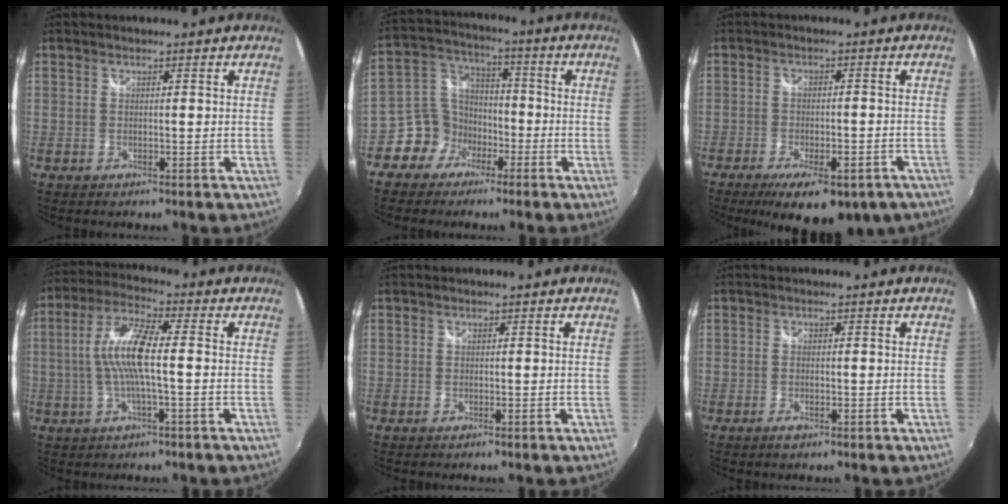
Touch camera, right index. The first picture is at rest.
{"total": 9.1, "force": [-5.0, 7.5, 1.7], "torque": [-0.048, 0.038, -0.090]}
{"total": 16.4, "force": [-11.2, 5.9, 10.4], "torque": [-0.186, -0.035, -0.150]}
{"total": 10.0, "force": [-0.5, 1.7, 9.8], "torque": [-0.200, 0.009, -0.011]}
{"total": 0.0}
{"total": 1.4, "force": [-0.7, 0.5, 1.2], "torque": [-0.022, -0.003, -0.011]}